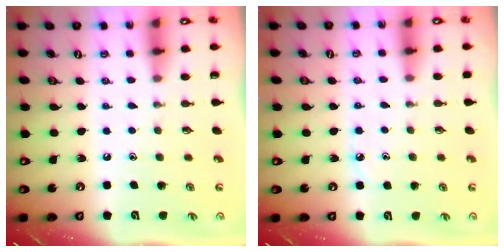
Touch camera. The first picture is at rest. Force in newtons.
{"total": 3.9, "press": 3.8, "slide": 0.5}